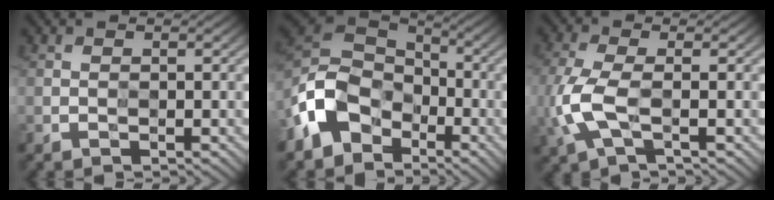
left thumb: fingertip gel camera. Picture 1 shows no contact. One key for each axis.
{"total": 9.5, "fx": -4.8, "fy": 7.2, "fz": 3.7, "tx": -0.085, "ty": 0.001, "tz": -0.115}
{"total": 6.0, "fx": -1.8, "fy": 2.6, "fz": 5.1, "tx": -0.141, "ty": 0.000, "tz": -0.034}